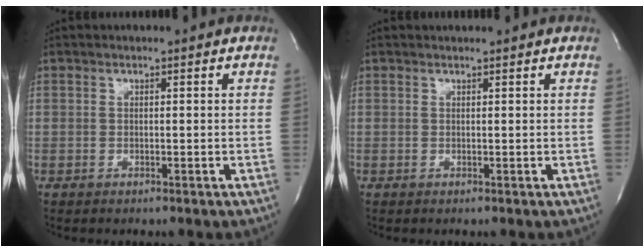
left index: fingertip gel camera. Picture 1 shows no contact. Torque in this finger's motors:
{"motor_torque": [0.15, -0.14, 0.00, 0.02]}